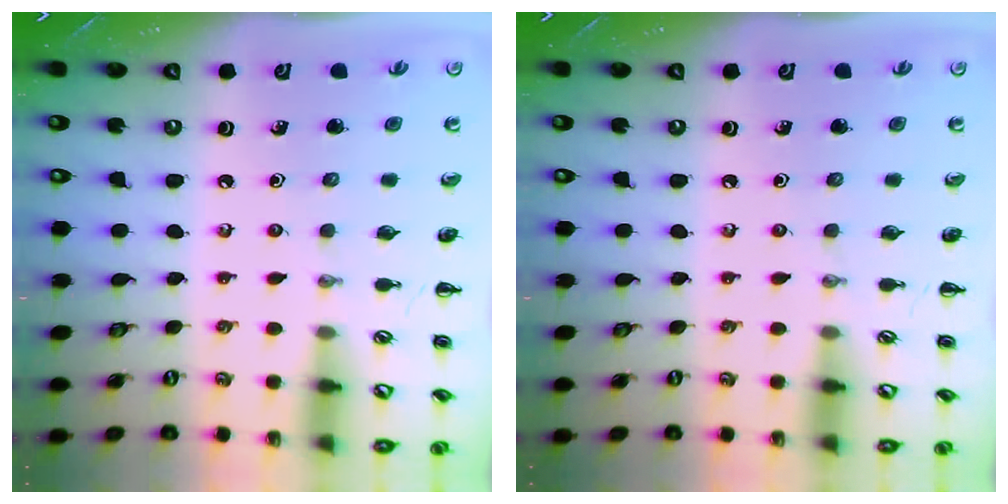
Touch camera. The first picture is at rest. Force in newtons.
{"total": 0.0}